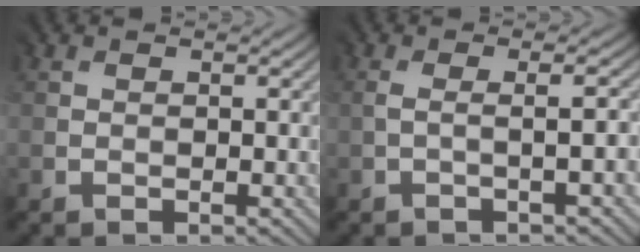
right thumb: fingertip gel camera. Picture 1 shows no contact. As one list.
[{"total": 2.2, "force": [-0.5, 0.3, 2.2], "torque": [-0.019, 0.003, -0.013]}]